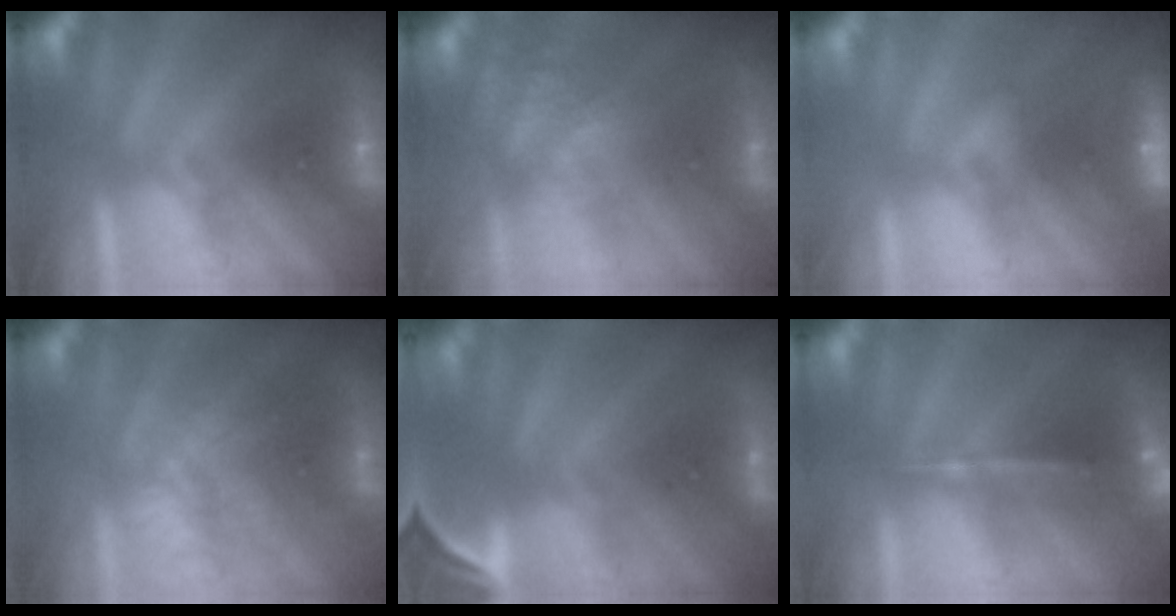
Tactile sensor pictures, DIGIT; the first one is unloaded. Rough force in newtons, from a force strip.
{"total": 4.8}
{"total": 9.3}
{"total": 2.5}
{"total": 7.4}
{"total": 5.7}